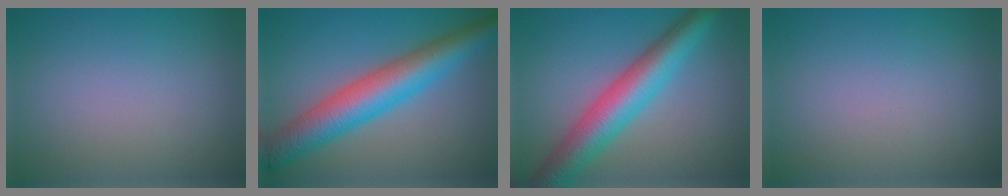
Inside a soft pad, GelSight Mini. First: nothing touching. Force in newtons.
{"total": 7.8, "press": 7.8, "slide": 0.0}
{"total": 7.0, "press": 7.0, "slide": 0.2}
{"total": 0.0}